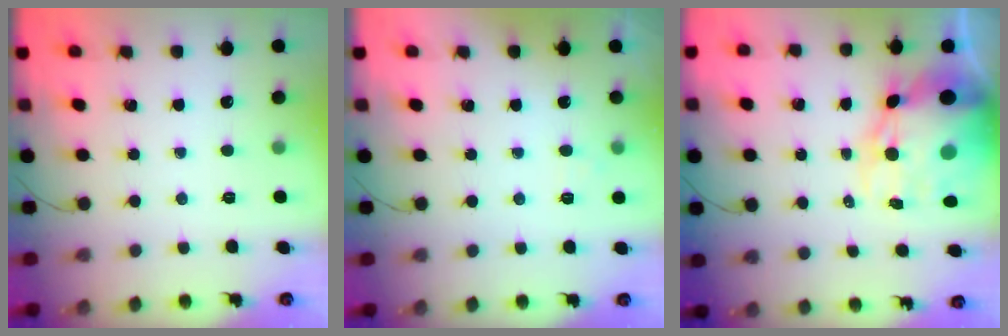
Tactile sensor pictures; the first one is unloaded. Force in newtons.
{"total": 3.5, "press": 3.3, "slide": 1.0}
{"total": 19.6, "press": 19.0, "slide": 4.6}